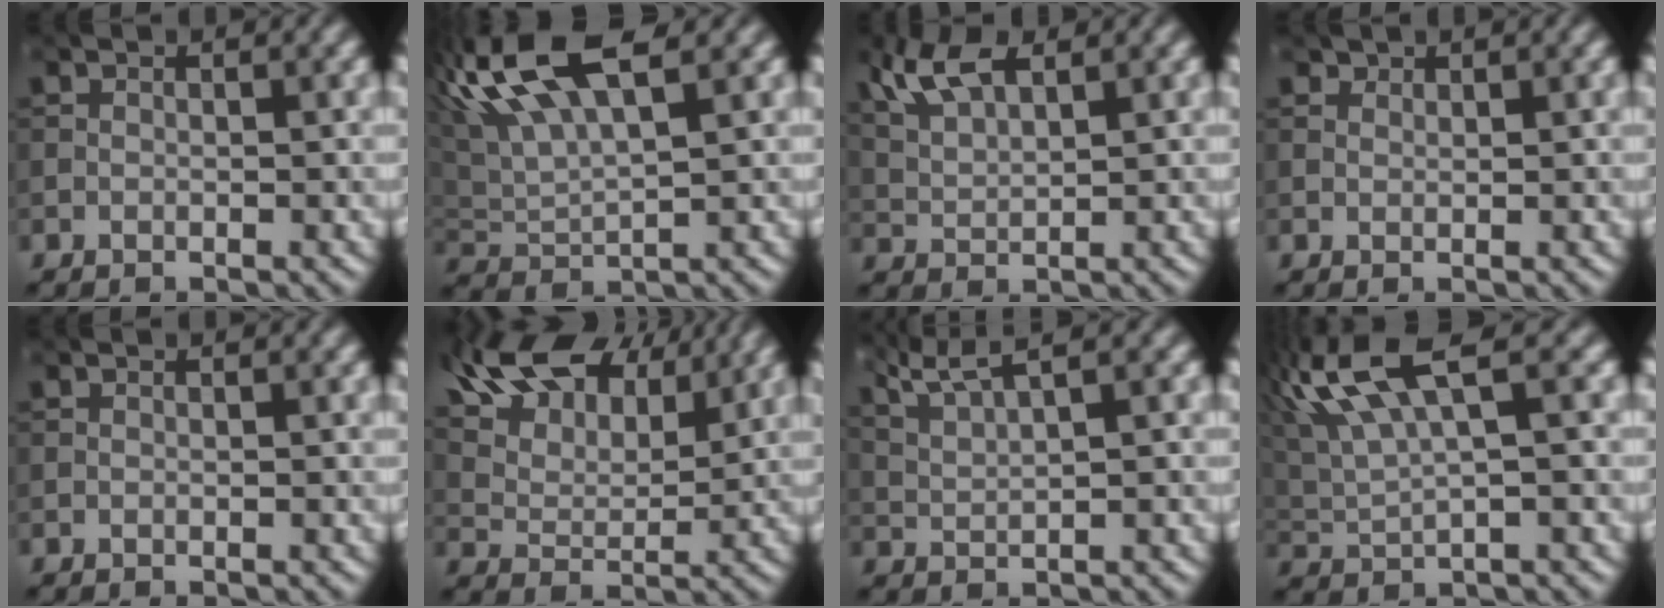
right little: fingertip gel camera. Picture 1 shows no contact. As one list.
[{"total": 10.1, "force": [4.6, 3.5, 8.4], "torque": [-0.180, 0.030, 0.078]}, {"total": 5.0, "force": [2.9, 2.1, 3.6], "torque": [-0.084, 0.011, 0.058]}, {"total": 1.1, "force": [1.0, 0.4, 0.2], "torque": [-0.004, -0.001, 0.016]}, {"total": 0.0}, {"total": 11.8, "force": [8.2, 5.1, 6.9], "torque": [-0.145, 0.019, 0.130]}, {"total": 4.6, "force": [3.3, 0.8, 3.1], "torque": [-0.065, 0.016, 0.060]}, {"total": 8.7, "force": [4.4, 2.3, 7.2], "torque": [-0.155, 0.025, 0.084]}]